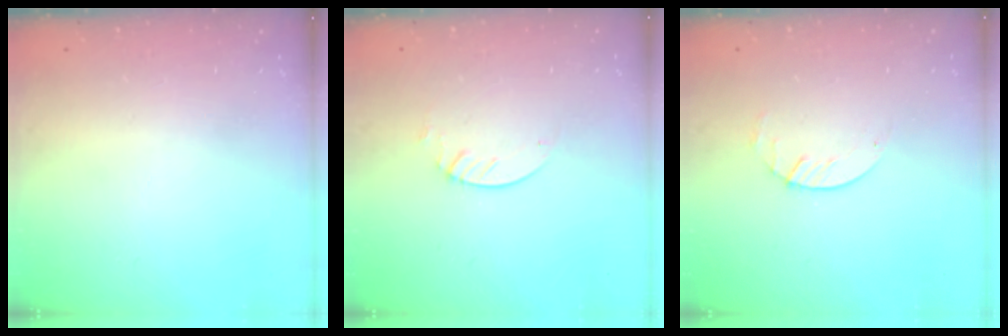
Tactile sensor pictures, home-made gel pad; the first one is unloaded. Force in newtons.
{"total": 2.3, "press": 2.3, "slide": 0.2}
{"total": 1.7, "press": 1.6, "slide": 0.2}